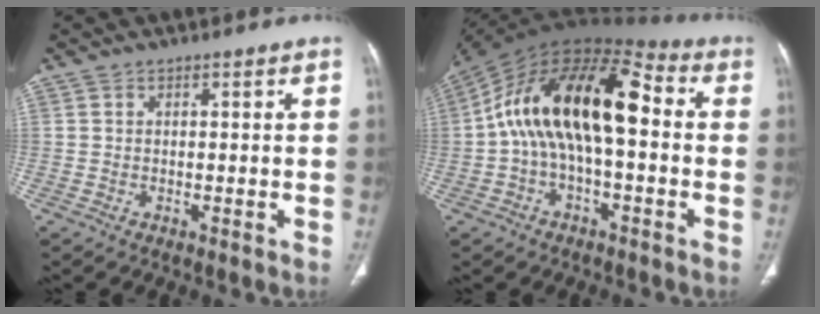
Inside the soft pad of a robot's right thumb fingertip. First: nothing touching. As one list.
[{"total": 20.2, "force": [0.4, 9.9, 17.5], "torque": [-0.295, 0.053, -0.003]}]